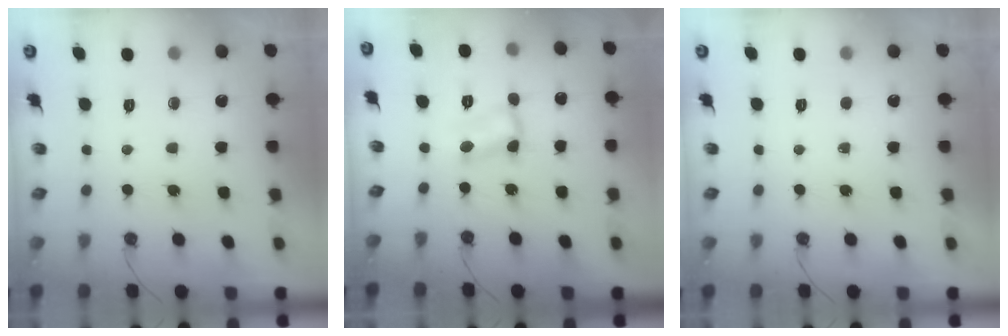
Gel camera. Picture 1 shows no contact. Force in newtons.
{"total": 3.1, "press": 3.1, "slide": 0.1}
{"total": 0.0}